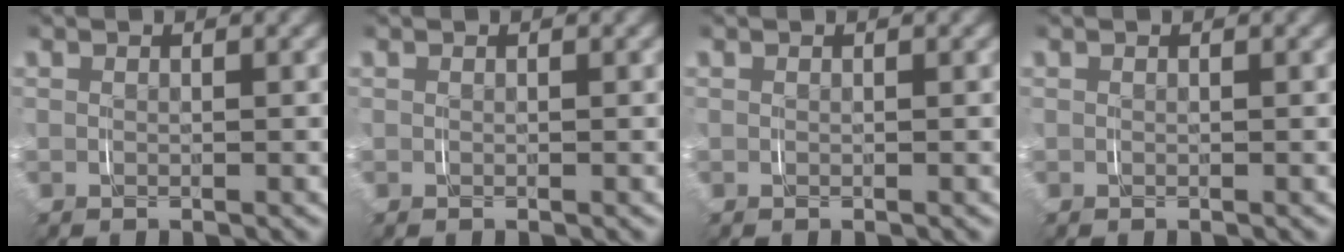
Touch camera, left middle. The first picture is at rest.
{"total": 0.0}
{"total": 0.0}
{"total": 0.0}